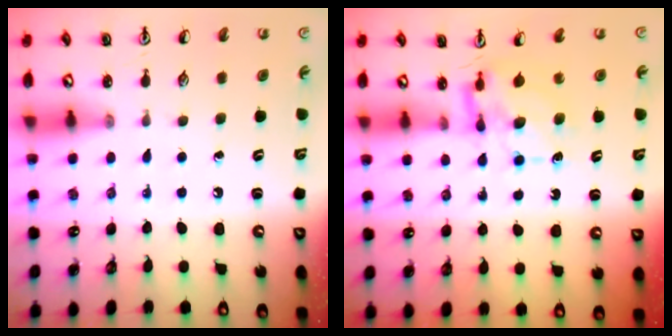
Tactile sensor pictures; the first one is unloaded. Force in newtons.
{"total": 6.9, "press": 6.9, "slide": 0.6}